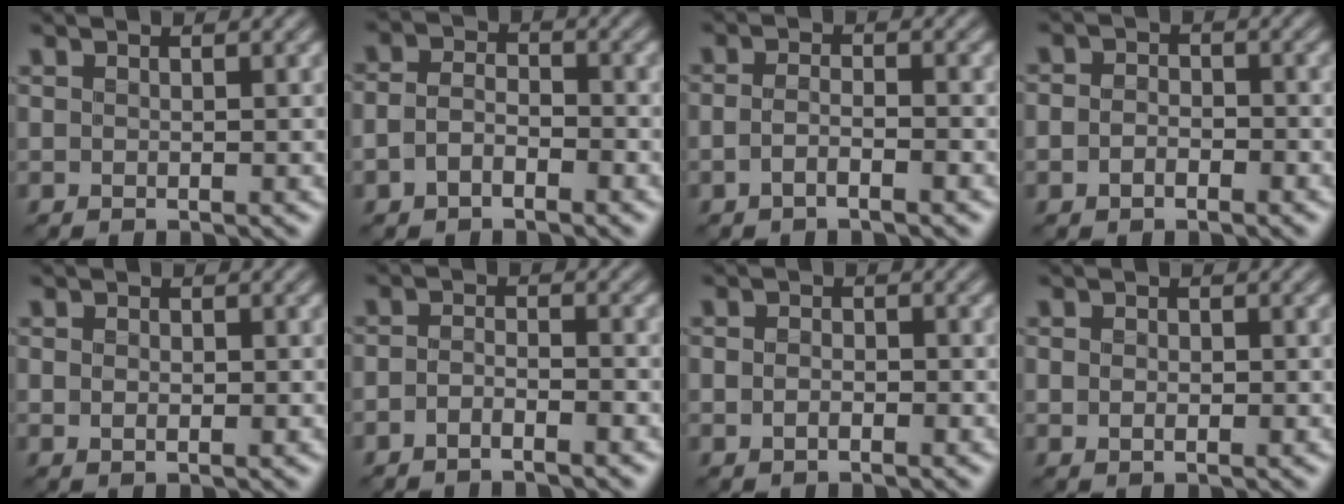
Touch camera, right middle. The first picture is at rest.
{"total": 2.6, "force": [-1.1, 1.6, 1.7], "torque": [-0.034, 0.004, -0.025]}
{"total": 1.8, "force": [-0.9, 0.6, 1.4], "torque": [-0.029, 0.000, -0.021]}
{"total": 2.0, "force": [-0.8, 1.5, 1.2], "torque": [-0.016, 0.001, -0.019]}
{"total": 1.5, "force": [-0.1, 1.0, 1.1], "torque": [-0.017, -0.001, 0.001]}
{"total": 1.8, "force": [-1.2, 0.6, 1.2], "torque": [-0.022, 0.002, -0.024]}
{"total": 2.0, "force": [-0.4, 1.4, 1.4], "torque": [-0.014, 0.008, -0.016]}
{"total": 1.9, "force": [-0.1, 1.4, 1.3], "torque": [-0.011, 0.003, -0.002]}